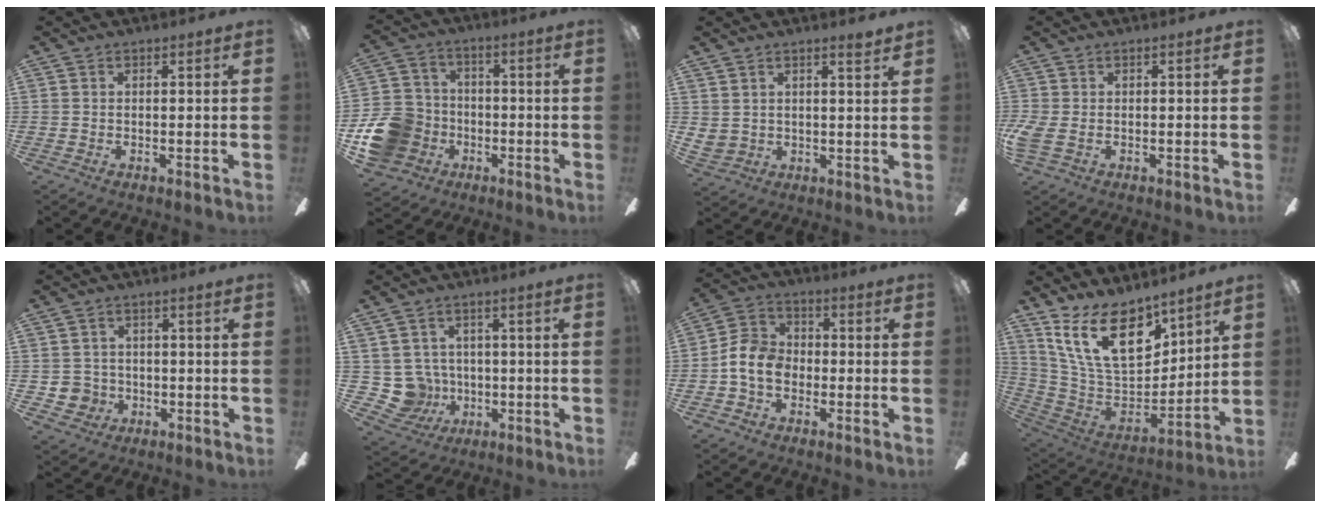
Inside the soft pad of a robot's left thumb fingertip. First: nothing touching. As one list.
[{"total": 14.5, "force": [-5.5, 12.3, 5.6], "torque": [-0.115, 0.048, -0.091]}, {"total": 3.9, "force": [3.3, 1.9, 0.9], "torque": [-0.020, -0.014, 0.061]}, {"total": 3.5, "force": [-0.9, 1.9, 2.8], "torque": [-0.067, 0.001, -0.019]}, {"total": 4.3, "force": [-0.8, 4.2, 0.4], "torque": [-0.021, 0.011, -0.012]}, {"total": 8.6, "force": [0.0, 8.4, 1.9], "torque": [-0.083, -0.006, 0.005]}, {"total": 8.6, "force": [-2.0, 6.6, 5.1], "torque": [-0.115, 0.024, -0.035]}, {"total": 21.3, "force": [12.6, 11.0, 13.1], "torque": [-0.251, -0.070, 0.225]}]